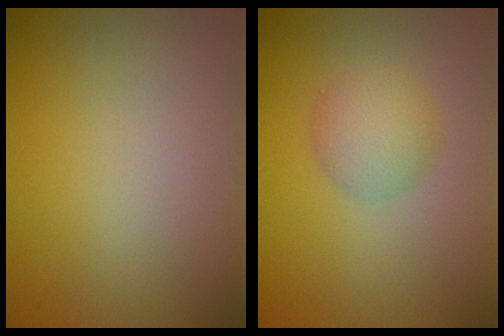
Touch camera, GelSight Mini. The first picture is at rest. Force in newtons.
{"total": 2.8, "press": 2.8, "slide": 0.0}